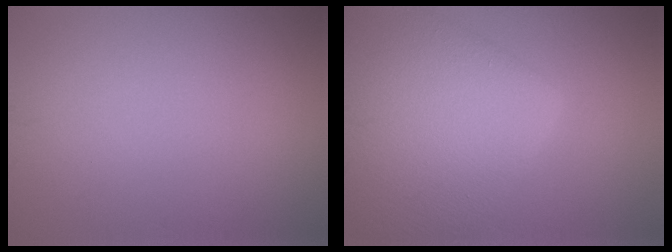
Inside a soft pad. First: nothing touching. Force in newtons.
{"total": 10.8, "press": 10.8, "slide": 0.6}